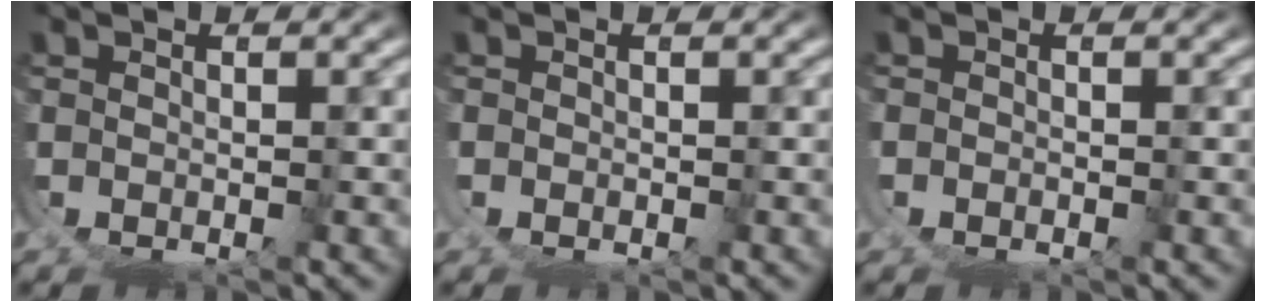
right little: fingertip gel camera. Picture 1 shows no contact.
{"total": 0.6, "force": [0.3, -0.2, -0.5], "torque": [0.009, -0.002, 0.004]}
{"total": 0.6, "force": [-0.2, 0.3, -0.4], "torque": [0.008, -0.004, -0.005]}